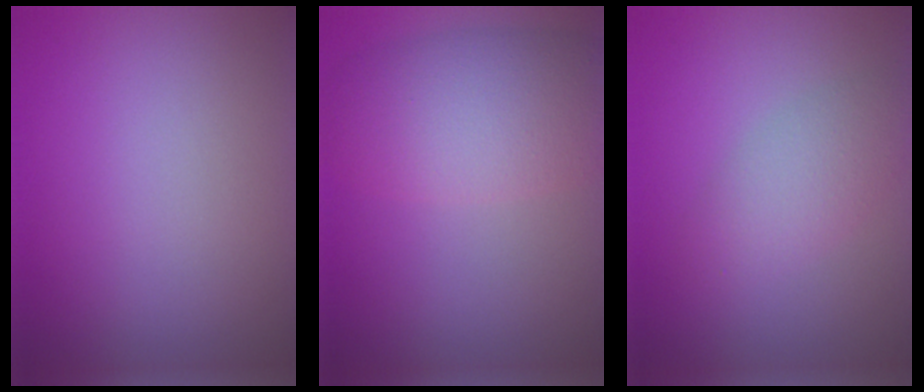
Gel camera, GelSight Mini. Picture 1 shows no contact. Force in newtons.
{"total": 6.7, "press": 6.6, "slide": 0.3}
{"total": 3.0, "press": 3.0, "slide": 0.1}